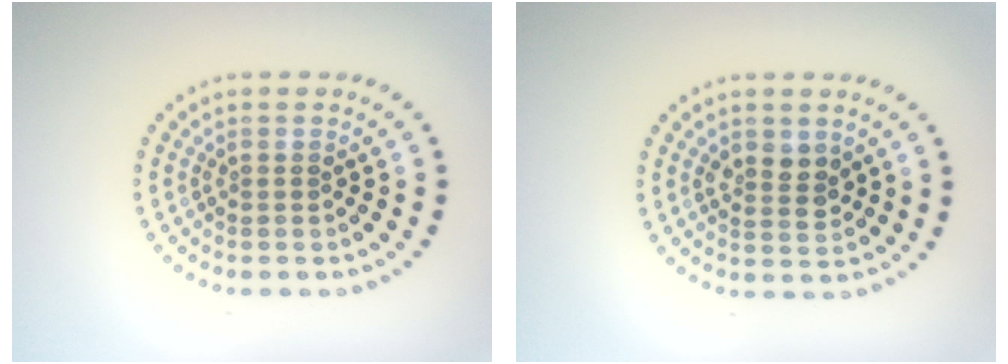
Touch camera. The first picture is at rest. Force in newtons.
{"total": 2.2, "press": 2.2, "slide": 0.4}